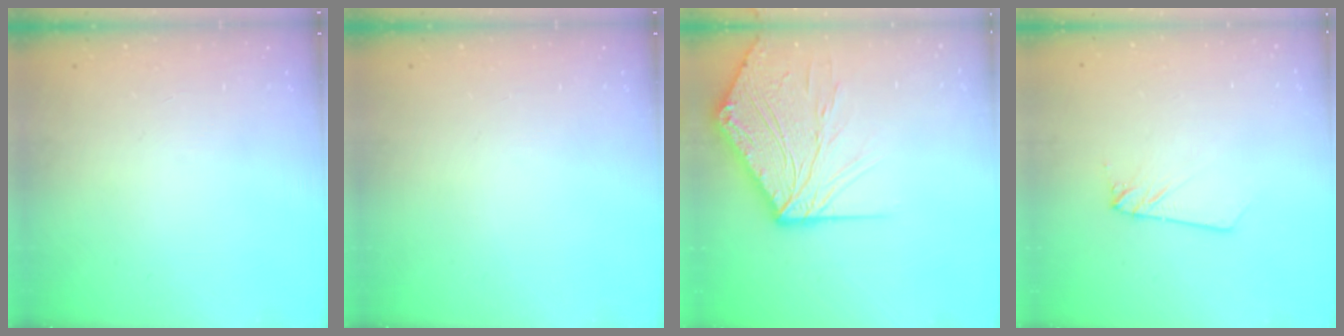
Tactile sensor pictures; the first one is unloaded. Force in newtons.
{"total": 0.0}
{"total": 17.4, "press": 17.3, "slide": 2.2}
{"total": 2.4, "press": 2.4, "slide": 0.1}